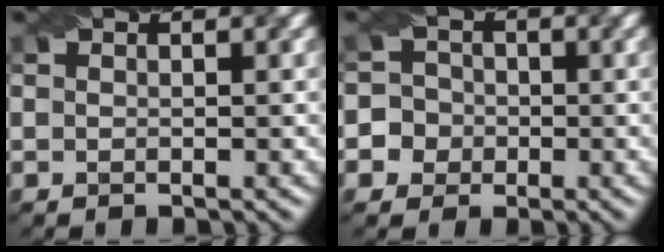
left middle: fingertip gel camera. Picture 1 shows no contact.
{"total": 5.2, "force": [-1.4, 5.0, 0.8], "torque": [0.000, 0.020, -0.049]}